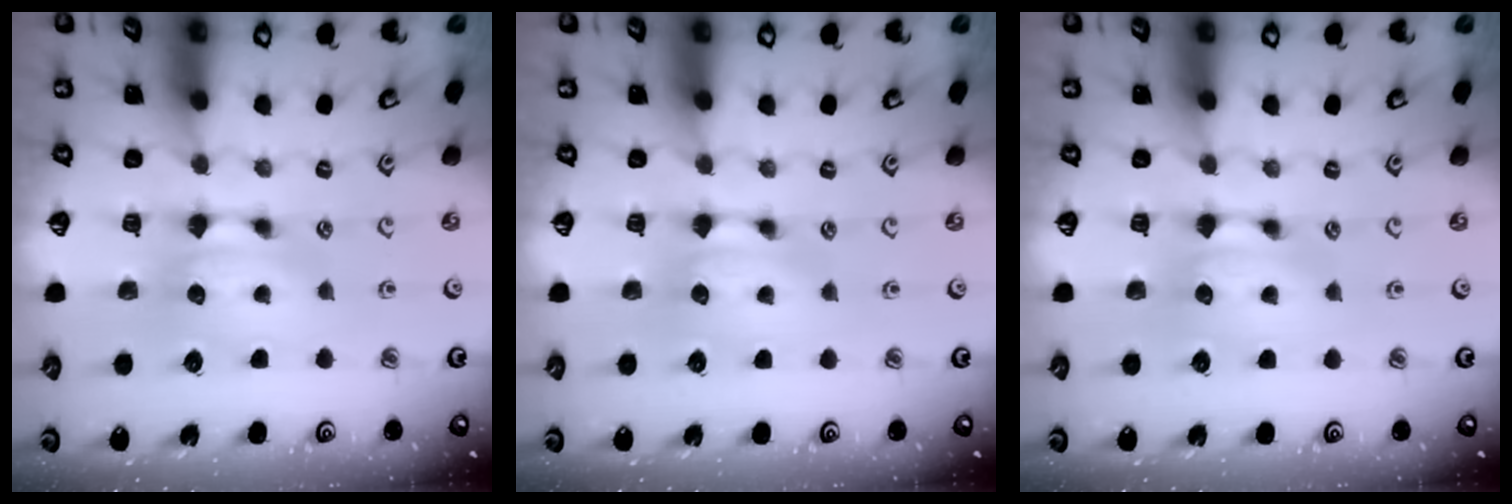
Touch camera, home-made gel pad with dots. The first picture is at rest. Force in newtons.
{"total": 0.6, "press": 0.2, "slide": 0.6}
{"total": 0.6, "press": 0.2, "slide": 0.6}